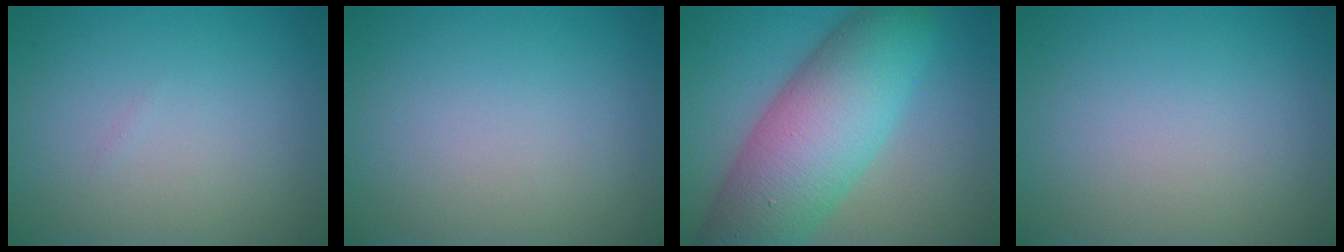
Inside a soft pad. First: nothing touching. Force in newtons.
{"total": 0.0}
{"total": 11.3, "press": 11.3, "slide": 0.4}
{"total": 0.0}